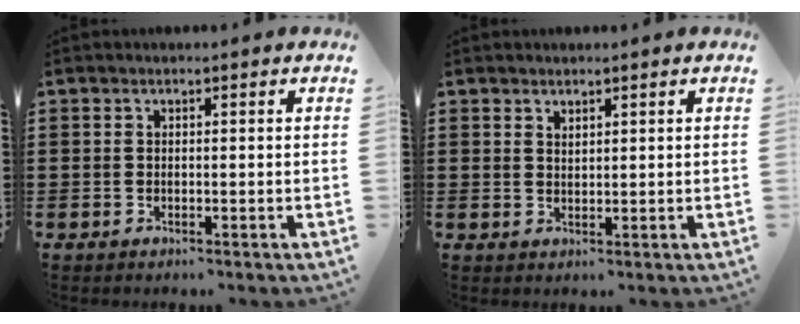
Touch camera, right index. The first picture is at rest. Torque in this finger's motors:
{"motor_torque": [-0.33, 0.15, -0.06, -0.01]}